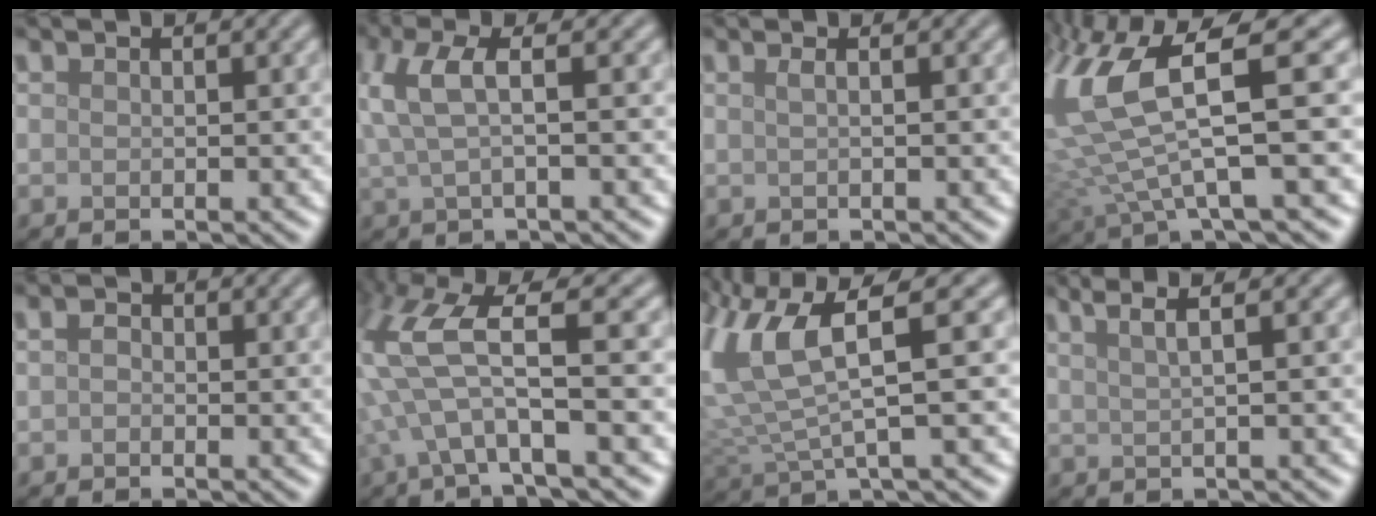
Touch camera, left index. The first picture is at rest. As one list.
[{"total": 4.0, "force": [0.8, 1.3, 3.7], "torque": [-0.083, 0.010, 0.013]}, {"total": 1.3, "force": [0.3, 0.6, 1.1], "torque": [-0.012, 0.000, -0.004]}, {"total": 9.9, "force": [2.7, 2.9, 9.1], "torque": [-0.205, 0.000, 0.049]}, {"total": 0.9, "force": [-0.1, 0.7, 0.5], "torque": [-0.012, 0.000, -0.006]}, {"total": 7.7, "force": [0.4, 1.8, 7.4], "torque": [-0.171, 0.014, 0.003]}, {"total": 7.5, "force": [2.6, 2.2, 6.7], "torque": [-0.160, 0.002, 0.049]}, {"total": 4.4, "force": [2.5, 1.8, 3.2], "torque": [-0.026, 0.028, 0.004]}]